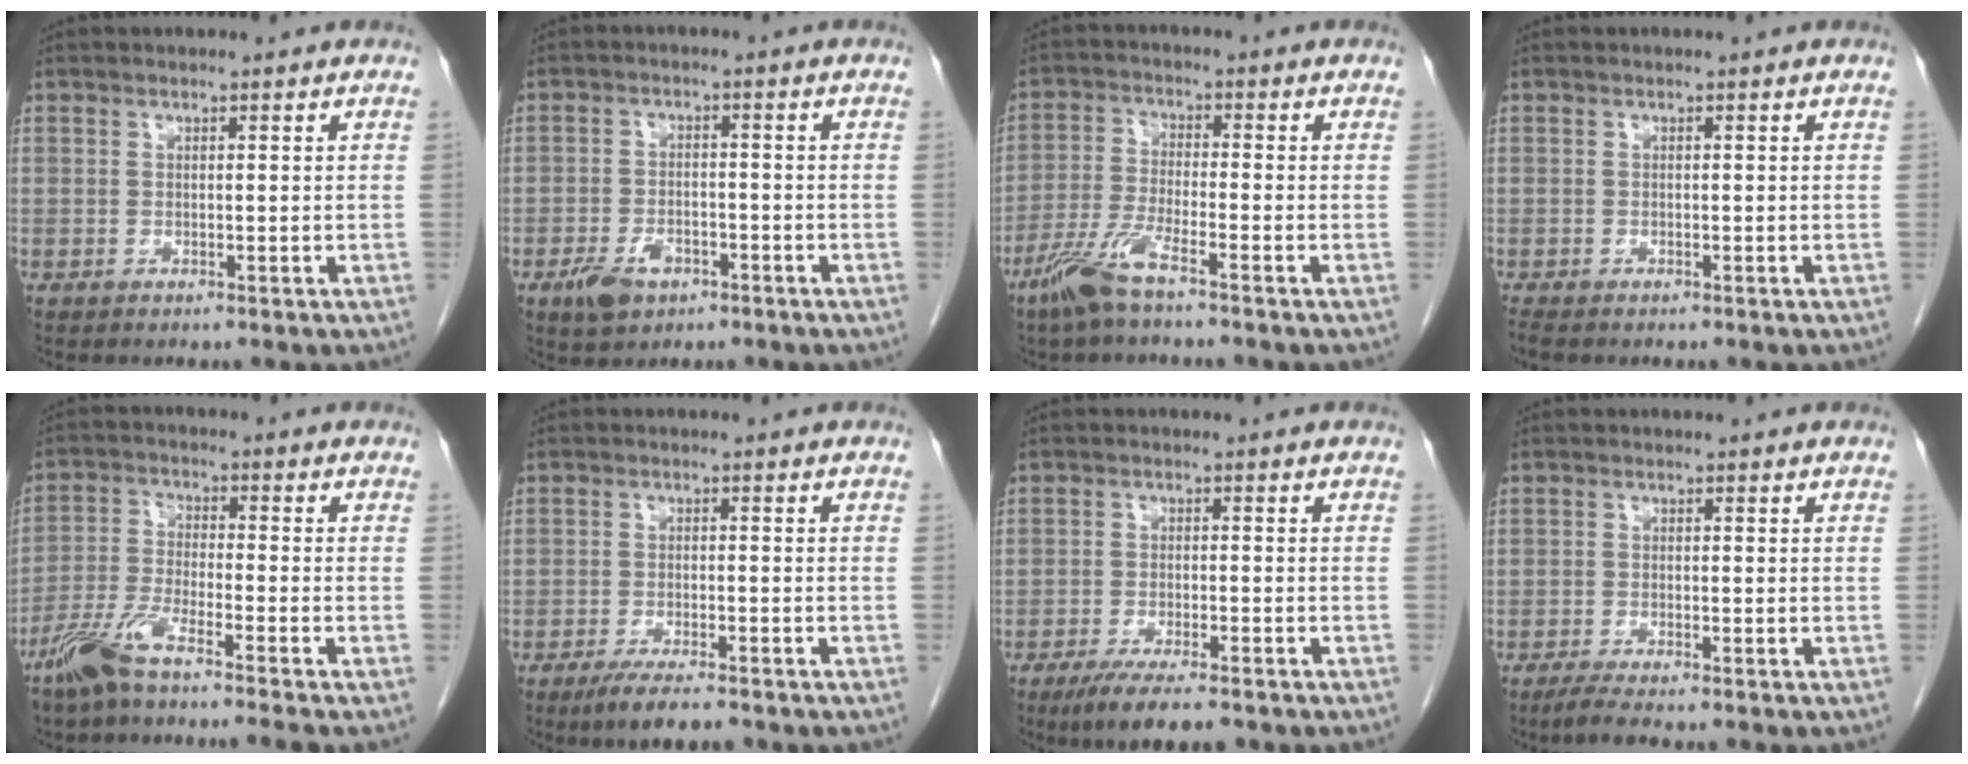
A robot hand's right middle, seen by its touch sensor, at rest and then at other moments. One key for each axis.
{"total": 5.2, "fx": -2.9, "fy": 2.9, "fz": 3.1, "tx": -0.061, "ty": 0.000, "tz": -0.045}
{"total": 6.6, "fx": -4.7, "fy": 0.4, "fz": 4.7, "tx": -0.108, "ty": -0.011, "tz": -0.098}
{"total": 1.9, "fx": -1.6, "fy": 0.6, "fz": 0.9, "tx": -0.020, "ty": -0.007, "tz": -0.023}
{"total": 7.7, "fx": -6.2, "fy": -0.7, "fz": 4.6, "tx": -0.096, "ty": -0.025, "tz": -0.122}
{"total": 5.5, "fx": -4.1, "fy": 0.9, "fz": 3.5, "tx": -0.058, "ty": -0.011, "tz": -0.066}
{"total": 7.6, "fx": -5.7, "fy": 1.3, "fz": 4.9, "tx": -0.075, "ty": -0.015, "tz": -0.087}
{"total": 2.8, "fx": -2.3, "fy": -0.2, "fz": 1.6, "tx": -0.037, "ty": -0.008, "tz": -0.046}